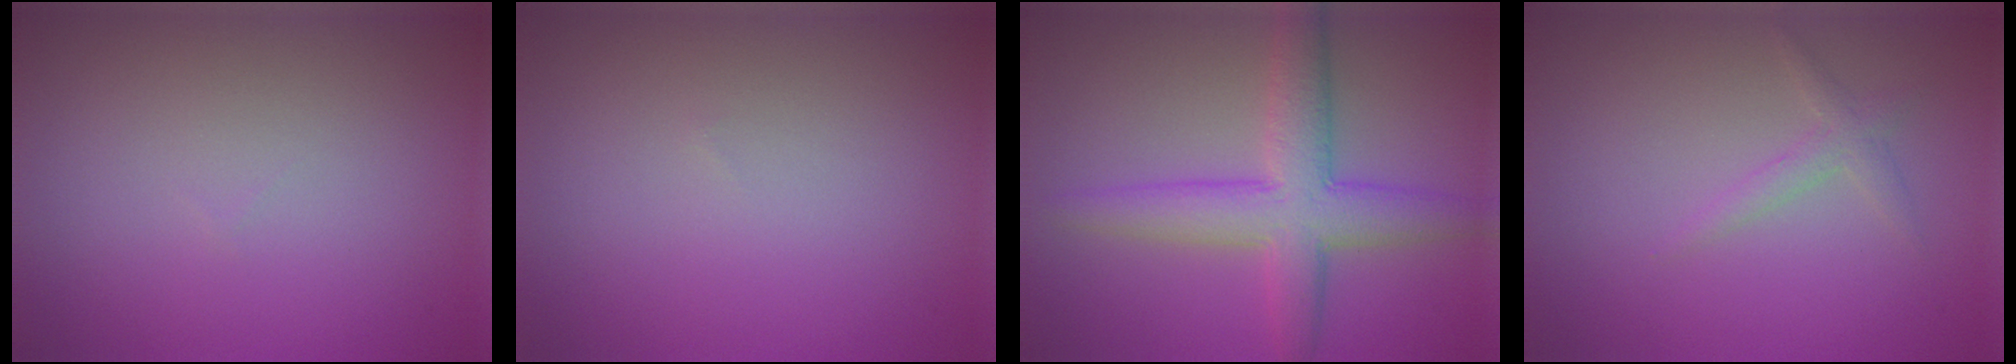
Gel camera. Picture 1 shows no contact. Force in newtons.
{"total": 0.0}
{"total": 5.8, "press": 5.8, "slide": 0.0}
{"total": 1.3, "press": 1.3, "slide": 0.0}